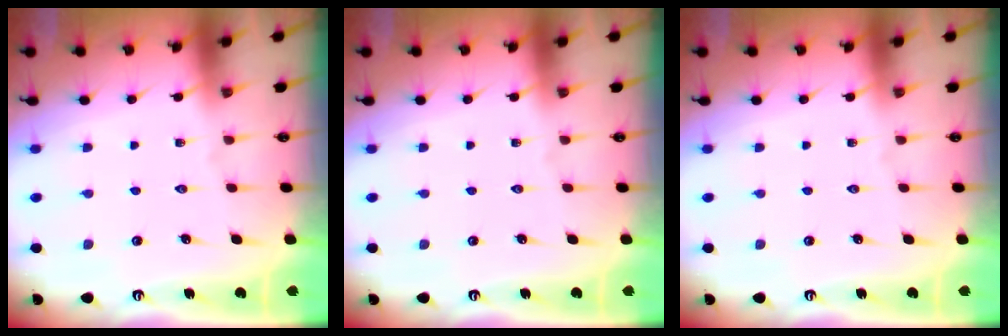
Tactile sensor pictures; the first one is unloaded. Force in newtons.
{"total": 0.0}
{"total": 0.0}